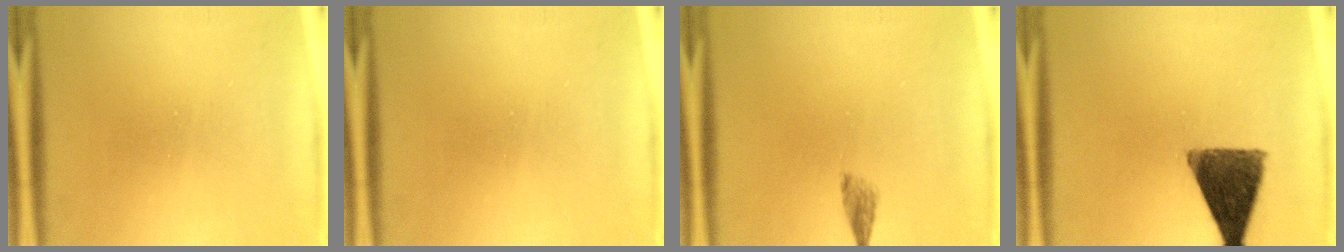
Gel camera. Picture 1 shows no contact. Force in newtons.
{"total": 0.0}
{"total": 3.0}
{"total": 11.9}